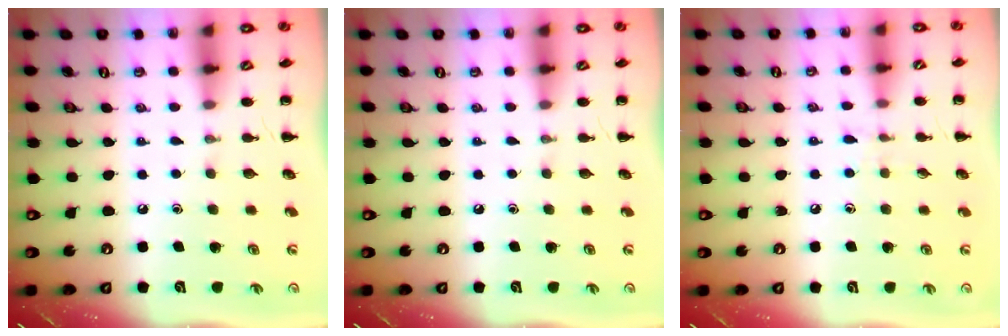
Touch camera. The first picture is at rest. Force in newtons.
{"total": 0.0}
{"total": 5.4, "press": 5.0, "slide": 2.2}